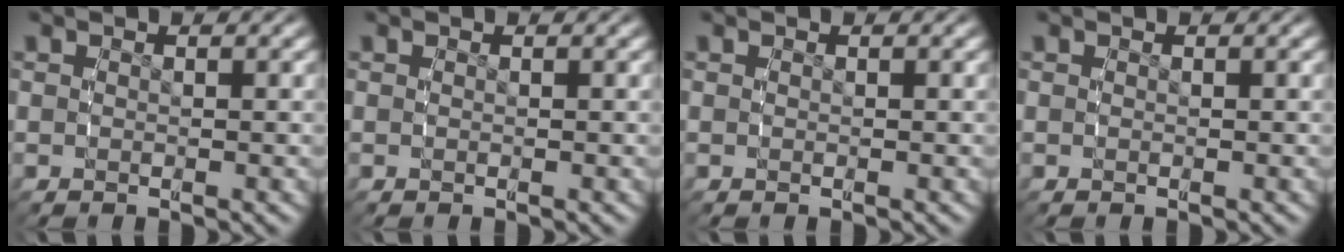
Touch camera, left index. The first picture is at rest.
{"total": 0.0}
{"total": 0.0}
{"total": 0.0}